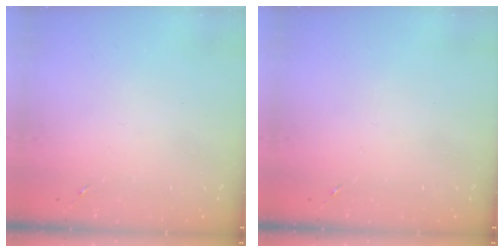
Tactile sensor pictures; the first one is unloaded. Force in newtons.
{"total": 0.0}